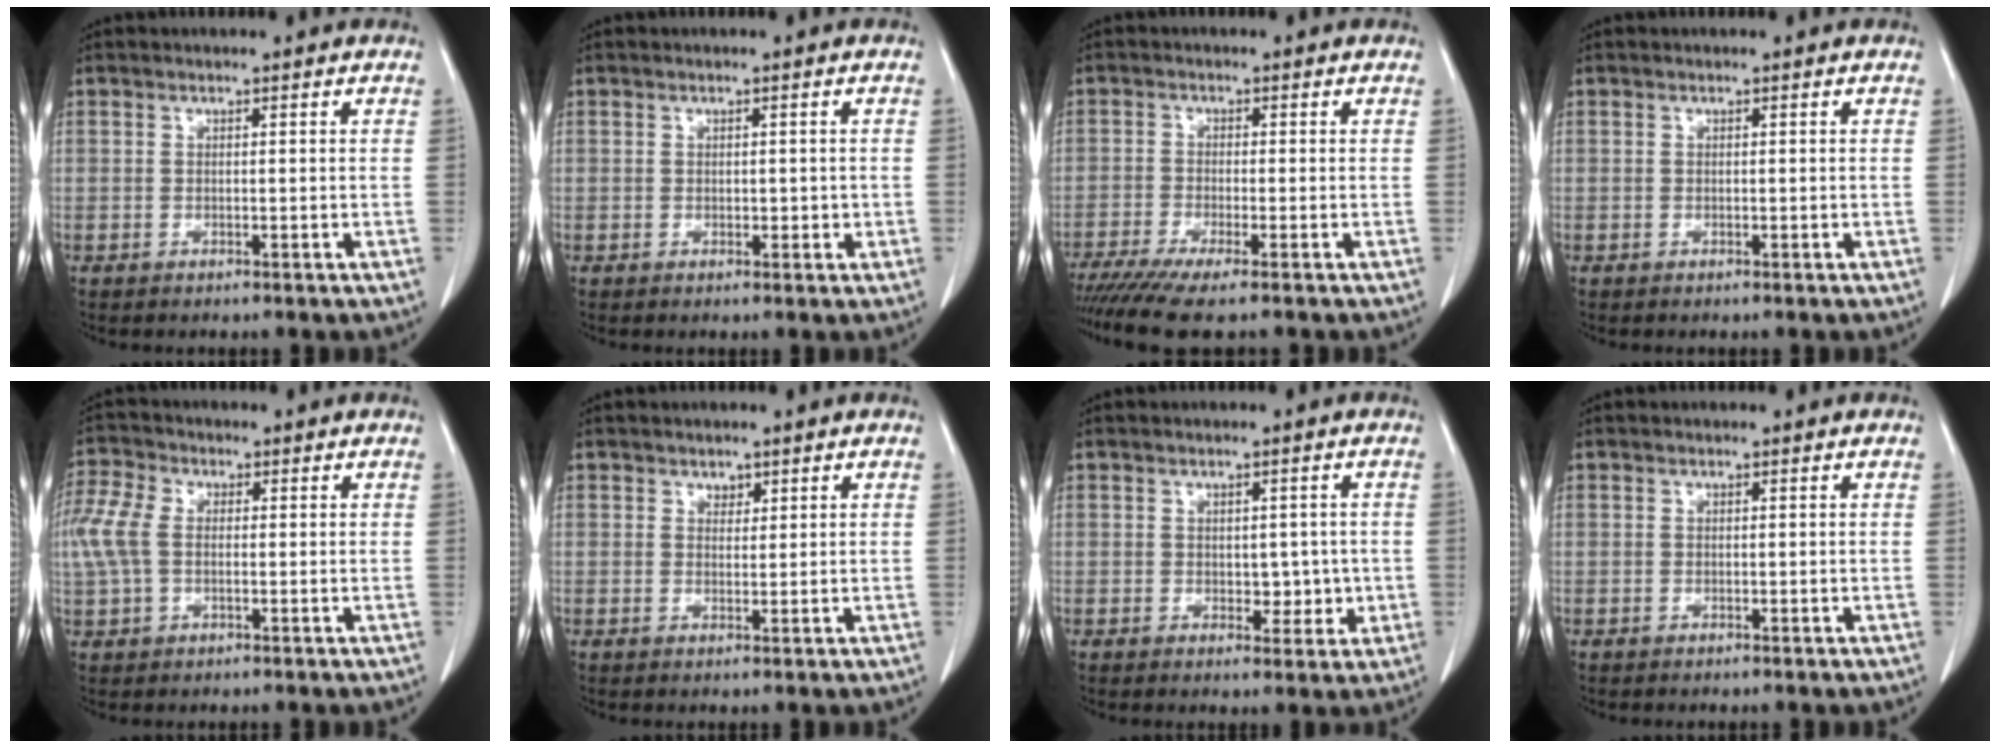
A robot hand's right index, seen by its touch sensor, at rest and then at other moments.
{"total": 1.6, "force": [-0.1, 1.1, 1.1], "torque": [-0.011, 0.004, 0.002]}
{"total": 8.6, "force": [-6.8, -0.2, 5.2], "torque": [-0.079, -0.021, -0.114]}
{"total": 0.0}
{"total": 8.7, "force": [0.5, 5.6, 6.6], "torque": [-0.187, 0.029, 0.012]}
{"total": 1.2, "force": [0.9, 0.8, 0.4], "torque": [-0.001, -0.005, 0.013]}
{"total": 3.8, "force": [-0.3, 2.5, 2.8], "torque": [-0.024, 0.005, 0.004]}
{"total": 0.0}